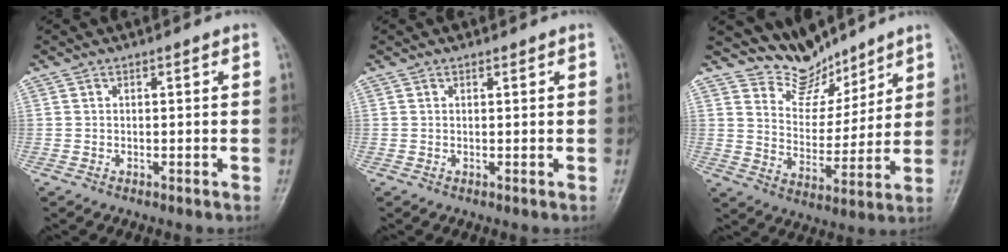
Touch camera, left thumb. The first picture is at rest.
{"total": 0.7, "force": [0.6, 0.4, 0.2], "torque": [-0.001, -0.003, 0.007]}
{"total": 9.8, "force": [8.7, 4.3, 0.6], "torque": [0.024, -0.066, 0.168]}